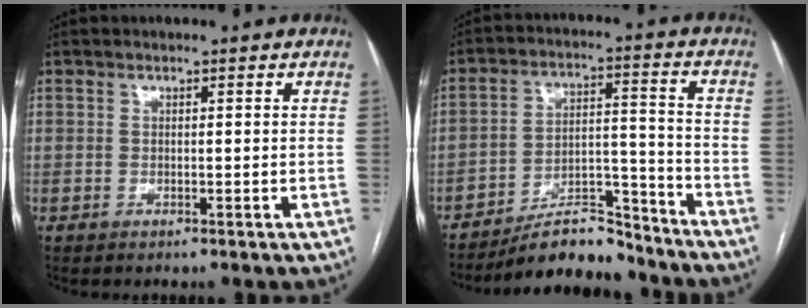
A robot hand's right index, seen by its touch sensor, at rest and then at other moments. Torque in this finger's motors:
{"motor_torque": [0.00, -0.22, -0.11, -0.06]}